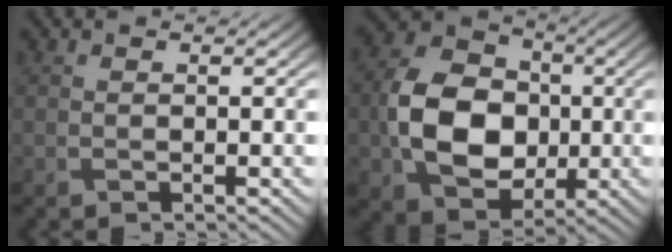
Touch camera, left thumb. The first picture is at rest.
{"total": 11.6, "force": [-1.0, 8.8, 7.5], "torque": [-0.166, 0.004, -0.018]}